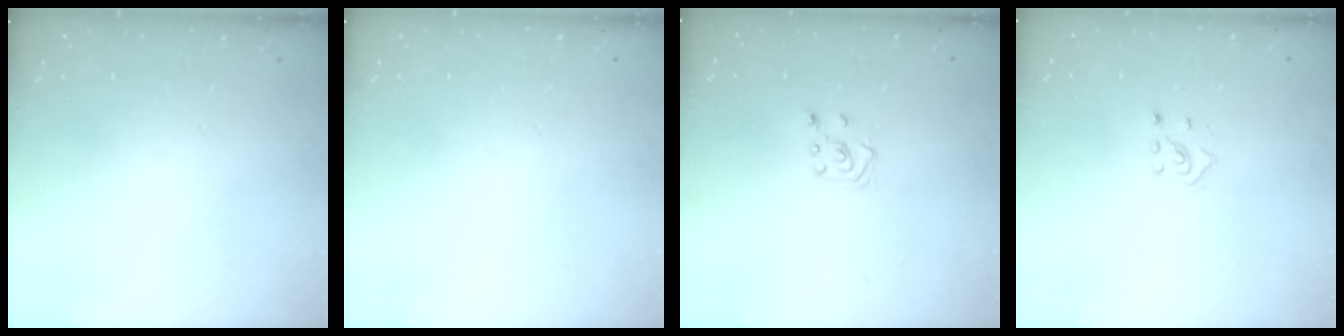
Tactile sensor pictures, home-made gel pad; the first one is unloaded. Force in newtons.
{"total": 0.0}
{"total": 5.1, "press": 5.1, "slide": 0.5}
{"total": 4.2, "press": 4.1, "slide": 0.7}